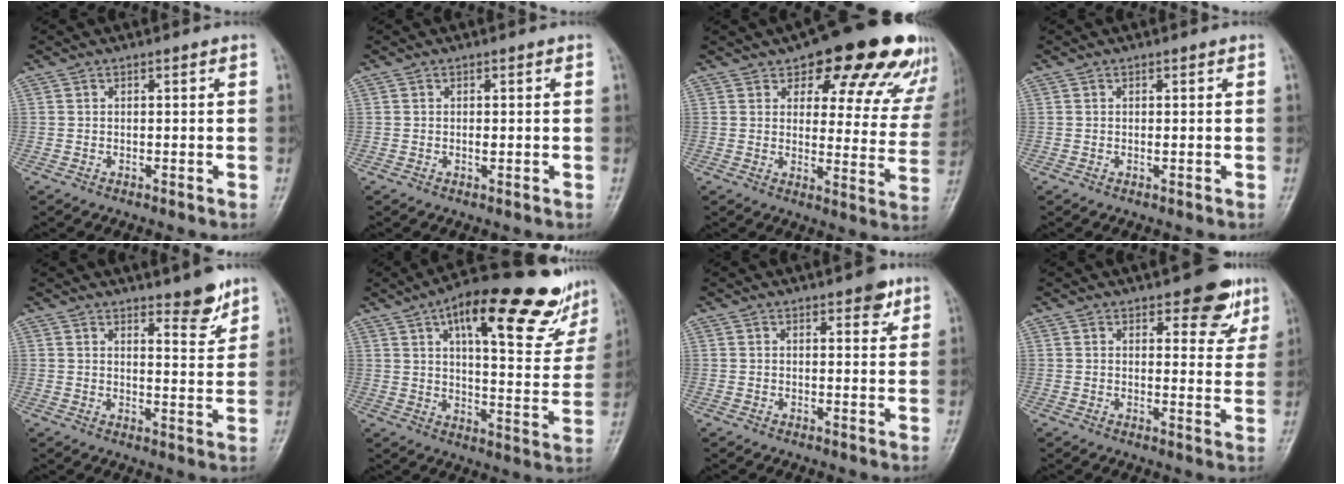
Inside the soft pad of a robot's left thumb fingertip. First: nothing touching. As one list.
[{"total": 1.0, "force": [0.0, 0.5, 0.9], "torque": [-0.013, -0.001, -0.001]}, {"total": 22.5, "force": [15.2, 9.5, 13.7], "torque": [-0.124, -0.056, 0.180]}, {"total": 0.7, "force": [0.1, 0.3, 0.6], "torque": [-0.009, 0.000, 0.003]}, {"total": 5.9, "force": [4.5, 1.5, 3.5], "torque": [-0.031, -0.039, 0.063]}, {"total": 24.0, "force": [14.4, 7.7, 17.5], "torque": [-0.209, -0.032, 0.202]}, {"total": 3.5, "force": [2.2, 1.5, 2.3], "torque": [-0.014, -0.009, 0.025]}, {"total": 8.1, "force": [5.1, 3.7, 5.1], "torque": [-0.028, -0.025, 0.063]}]